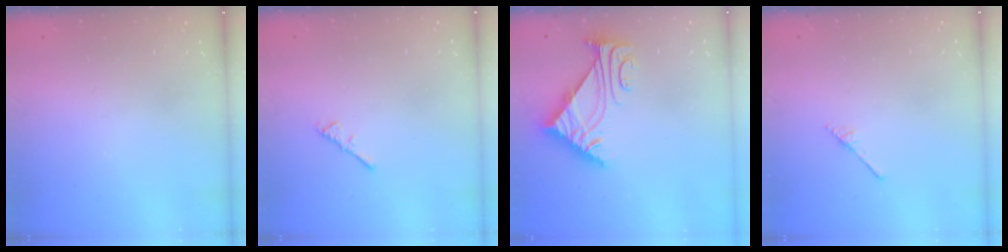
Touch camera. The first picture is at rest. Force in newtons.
{"total": 2.2, "press": 2.1, "slide": 0.5}
{"total": 5.6, "press": 5.5, "slide": 0.8}
{"total": 2.5, "press": 2.4, "slide": 0.3}